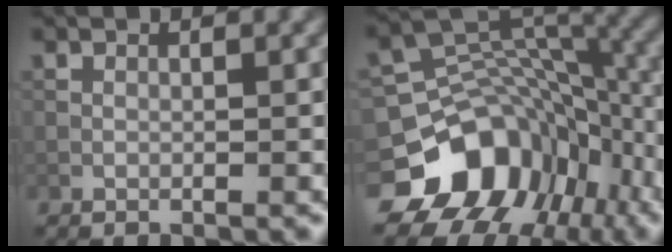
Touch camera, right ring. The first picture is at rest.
{"total": 12.0, "force": [-5.9, 9.0, 5.5], "torque": [-0.099, -0.002, -0.099]}